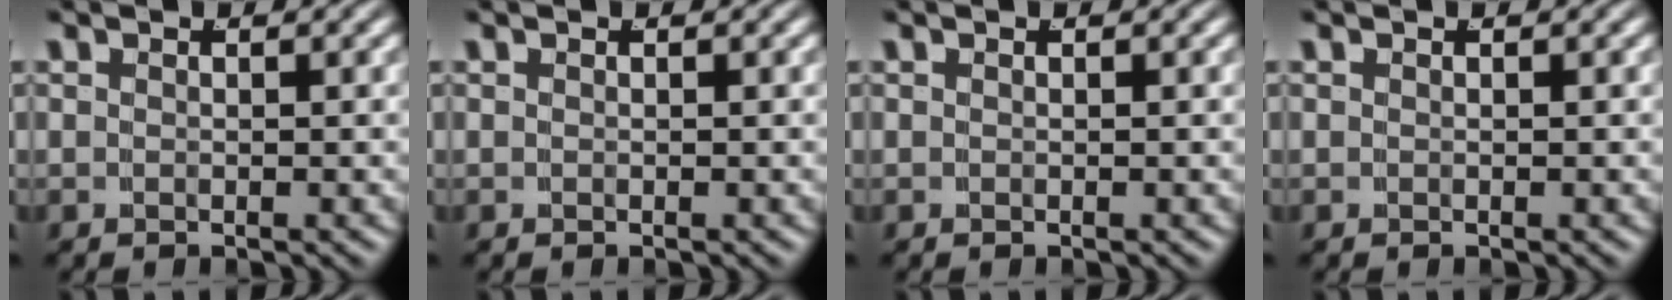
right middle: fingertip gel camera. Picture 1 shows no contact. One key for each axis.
{"total": 0.0}
{"total": 0.0}
{"total": 0.0}